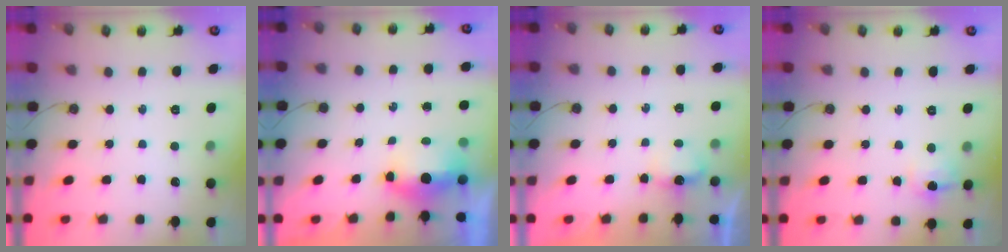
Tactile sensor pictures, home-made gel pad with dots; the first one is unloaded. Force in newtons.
{"total": 6.1, "press": 5.3, "slide": 2.9}
{"total": 3.4, "press": 3.3, "slide": 0.6}
{"total": 9.6, "press": 9.6, "slide": 0.9}